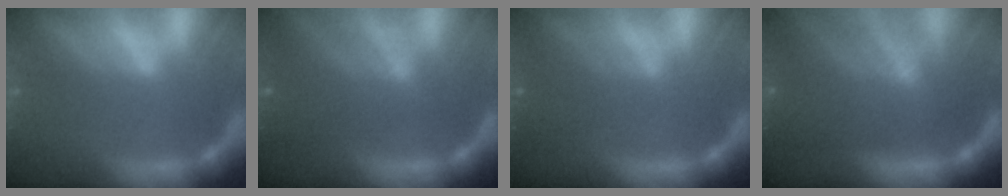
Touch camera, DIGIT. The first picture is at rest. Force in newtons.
{"total": 5.6}
{"total": 2.9}
{"total": 8.6}